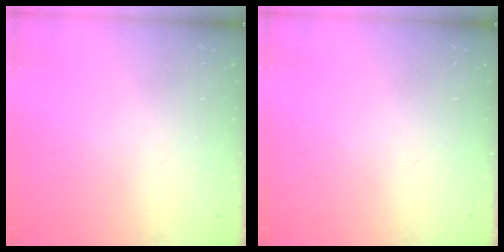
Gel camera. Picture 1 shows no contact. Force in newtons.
{"total": 0.0}